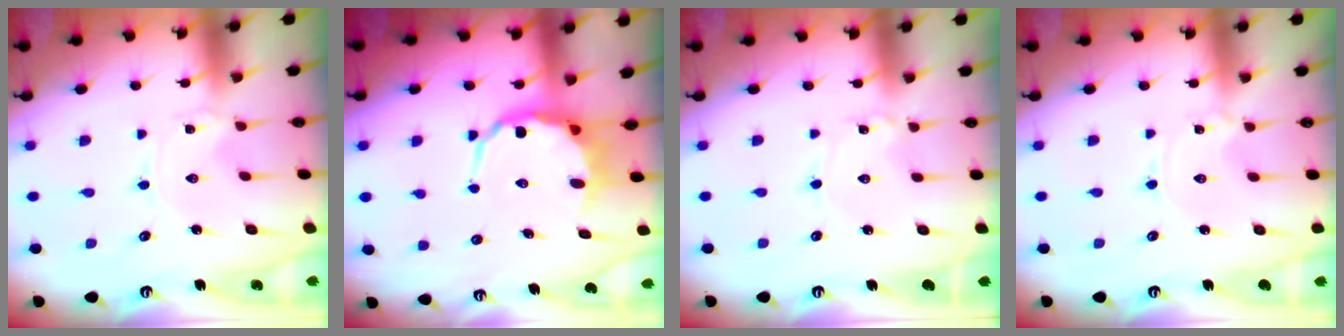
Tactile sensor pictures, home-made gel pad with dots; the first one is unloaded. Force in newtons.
{"total": 6.2, "press": 6.0, "slide": 1.7}
{"total": 1.0, "press": 1.0, "slide": 0.0}
{"total": 0.0}